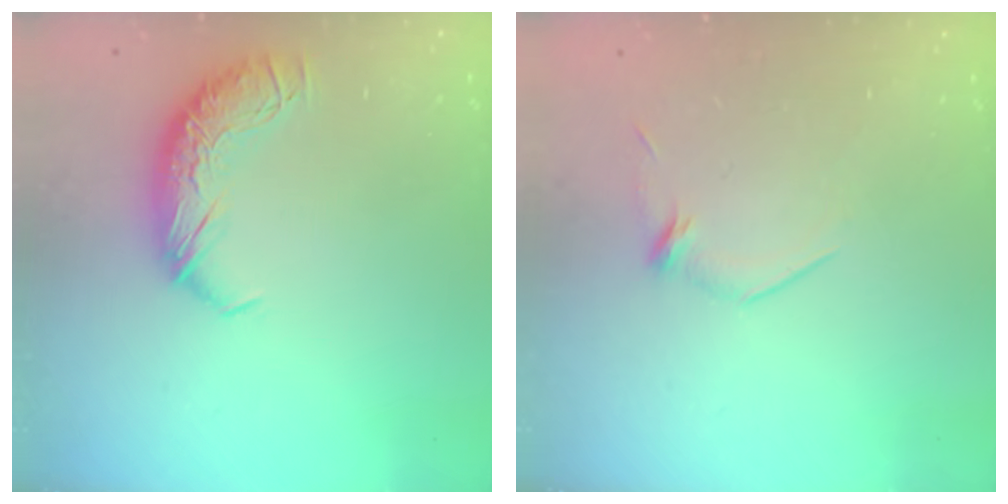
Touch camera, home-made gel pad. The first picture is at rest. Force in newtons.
{"total": 5.4, "press": 5.3, "slide": 1.4}